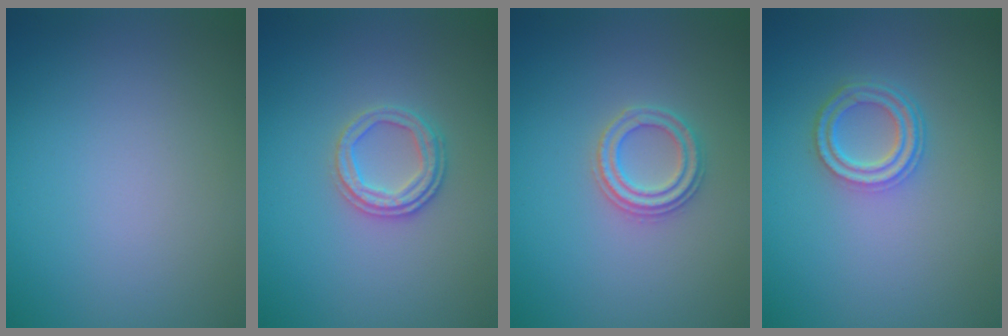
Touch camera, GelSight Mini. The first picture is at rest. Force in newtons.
{"total": 2.4, "press": 2.3, "slide": 0.7}
{"total": 2.3, "press": 2.3, "slide": 0.2}
{"total": 3.4, "press": 2.6, "slide": 2.1}